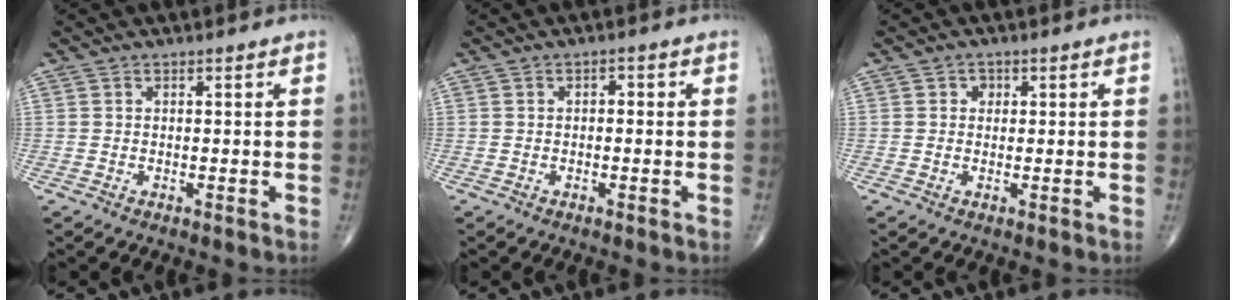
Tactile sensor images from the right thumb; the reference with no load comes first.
{"total": 1.1, "force": [0.0, 0.7, 0.9], "torque": [-0.005, 0.005, -0.005]}
{"total": 1.3, "force": [0.4, 1.2, 0.5], "torque": [0.003, 0.001, 0.002]}